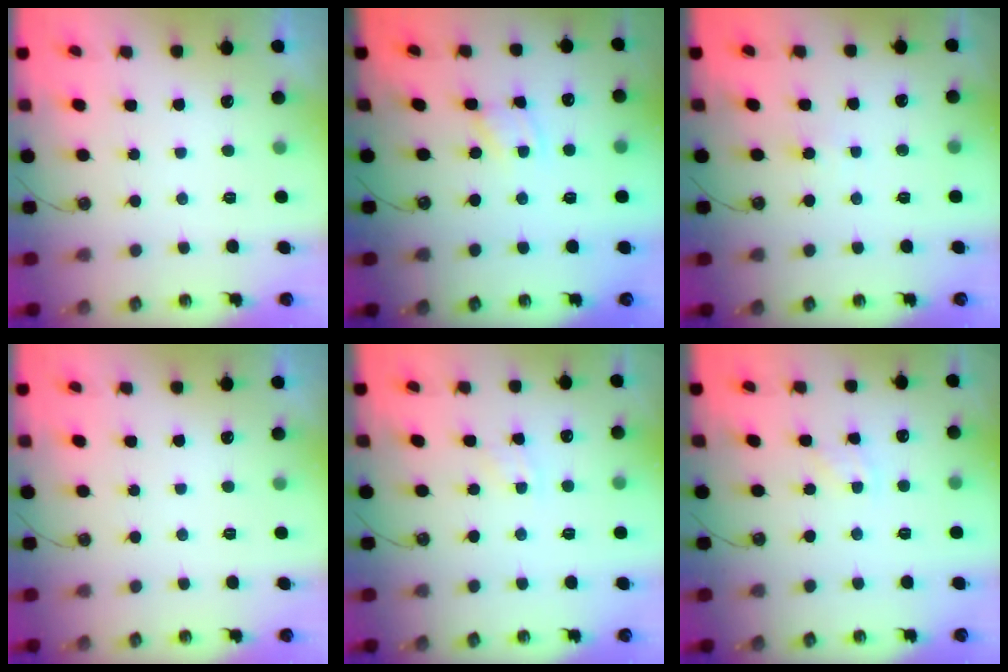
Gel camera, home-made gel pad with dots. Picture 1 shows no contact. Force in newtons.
{"total": 1.2, "press": 1.2, "slide": 0.2}
{"total": 2.7, "press": 2.7, "slide": 0.5}
{"total": 0.0}
{"total": 3.7, "press": 3.6, "slide": 0.4}
{"total": 2.4, "press": 2.4, "slide": 0.4}